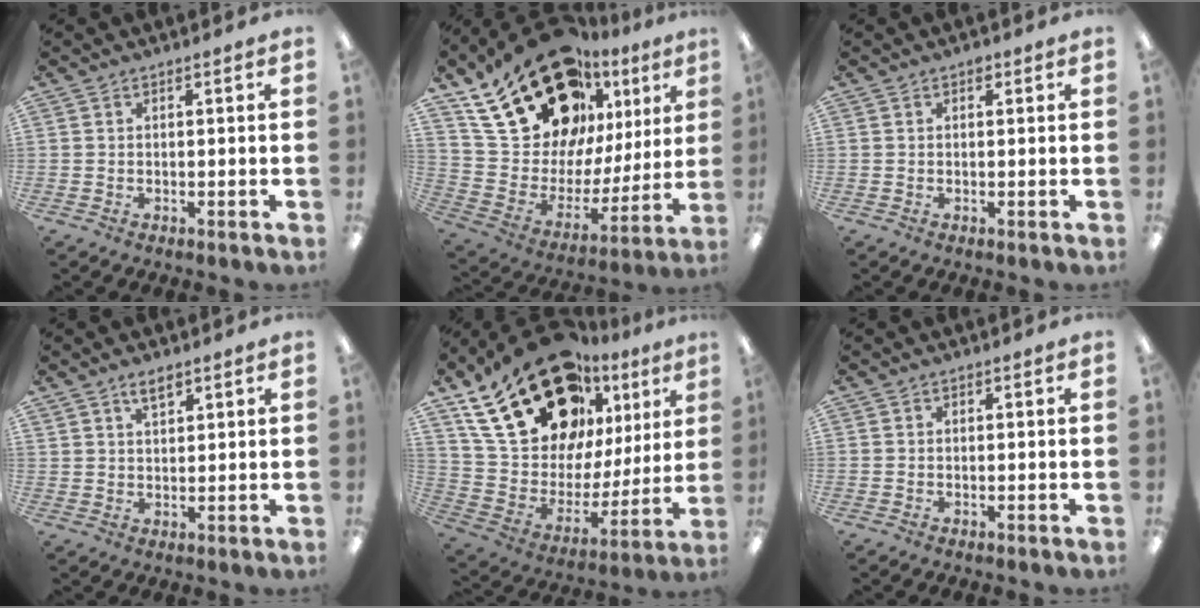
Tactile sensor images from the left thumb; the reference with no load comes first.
{"total": 25.9, "force": [18.1, 13.3, 12.9], "torque": [-0.224, -0.103, 0.337]}
{"total": 0.9, "force": [0.5, 0.6, 0.5], "torque": [-0.002, 0.000, 0.007]}
{"total": 3.4, "force": [2.7, 1.6, 1.5], "torque": [-0.025, -0.005, 0.048]}
{"total": 27.4, "force": [17.6, 14.6, 15.1], "torque": [-0.265, -0.098, 0.326]}
{"total": 0.0}